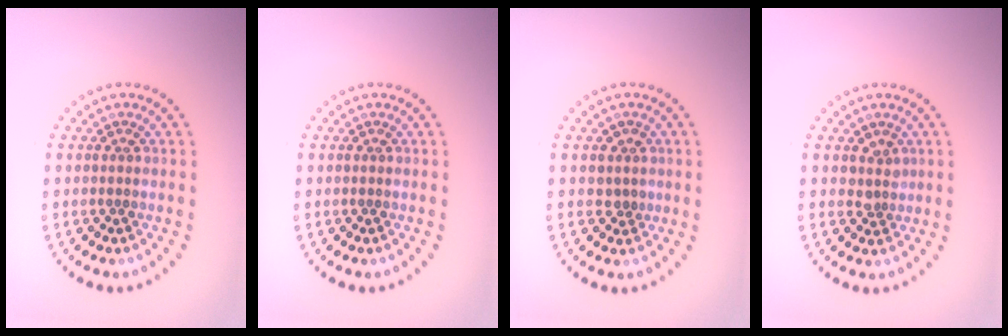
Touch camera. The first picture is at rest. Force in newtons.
{"total": 0.0}
{"total": 1.2, "press": 1.0, "slide": 0.6}
{"total": 1.5, "press": 1.1, "slide": 0.9}